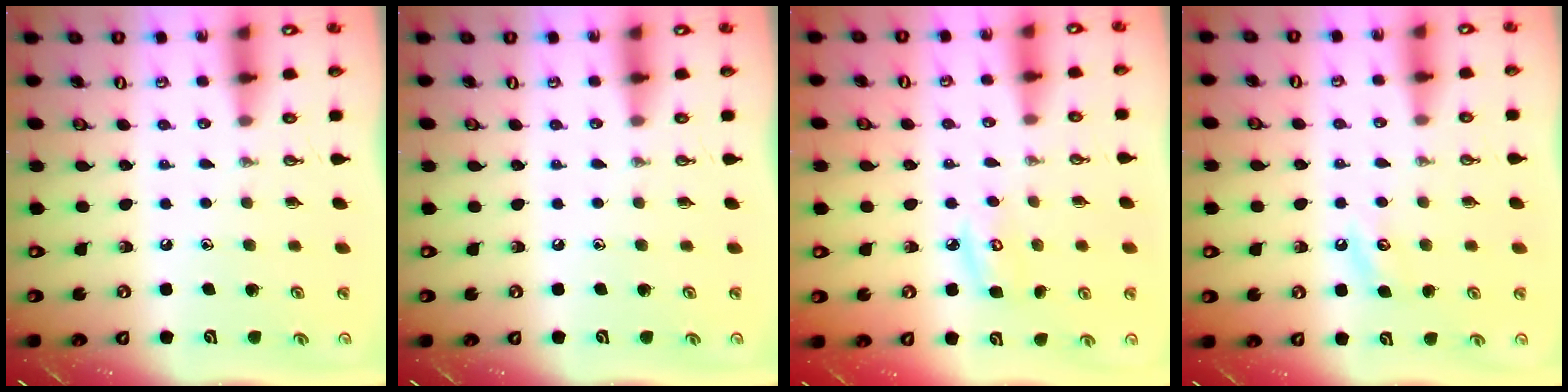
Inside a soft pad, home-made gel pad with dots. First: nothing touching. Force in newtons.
{"total": 0.0}
{"total": 5.4, "press": 5.3, "slide": 0.6}
{"total": 3.4, "press": 3.3, "slide": 0.4}